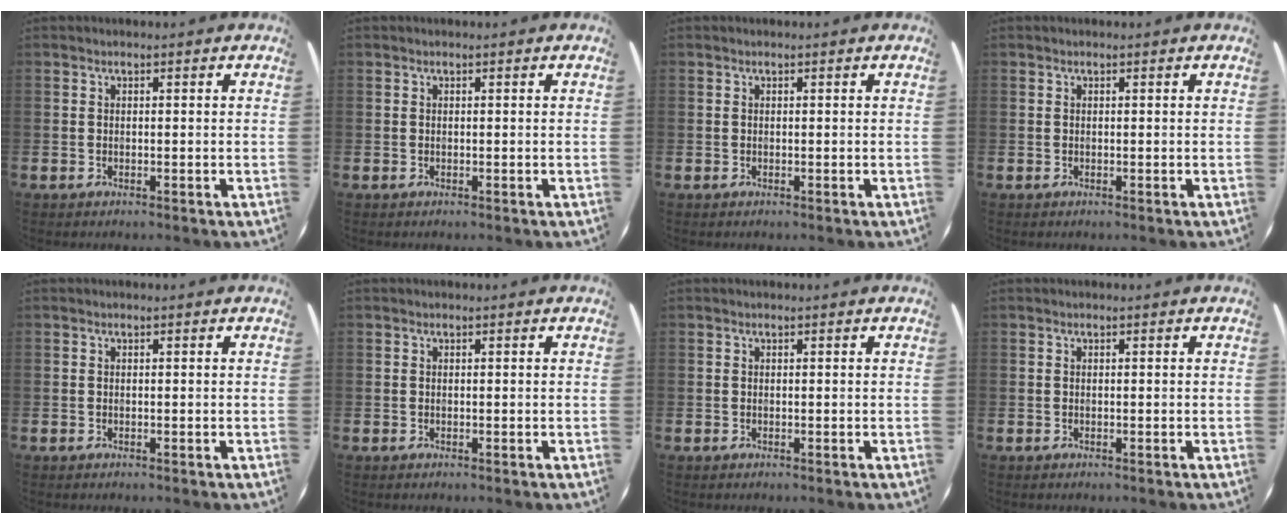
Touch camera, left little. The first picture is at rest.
{"total": 0.0}
{"total": 0.0}
{"total": 0.0}
{"total": 0.0}
{"total": 0.0}
{"total": 0.0}
{"total": 0.0}